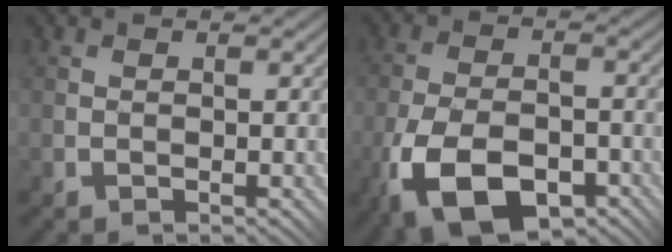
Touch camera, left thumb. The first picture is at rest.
{"total": 12.0, "force": [-6.9, 5.7, 7.9], "torque": [-0.173, -0.024, -0.129]}